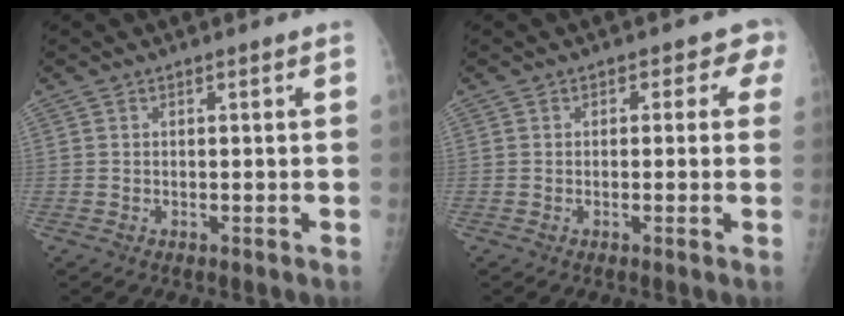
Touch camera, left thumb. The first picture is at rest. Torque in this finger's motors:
{"motor_torque": [-0.35, 0.11, -0.24, 0.01, 0.03]}